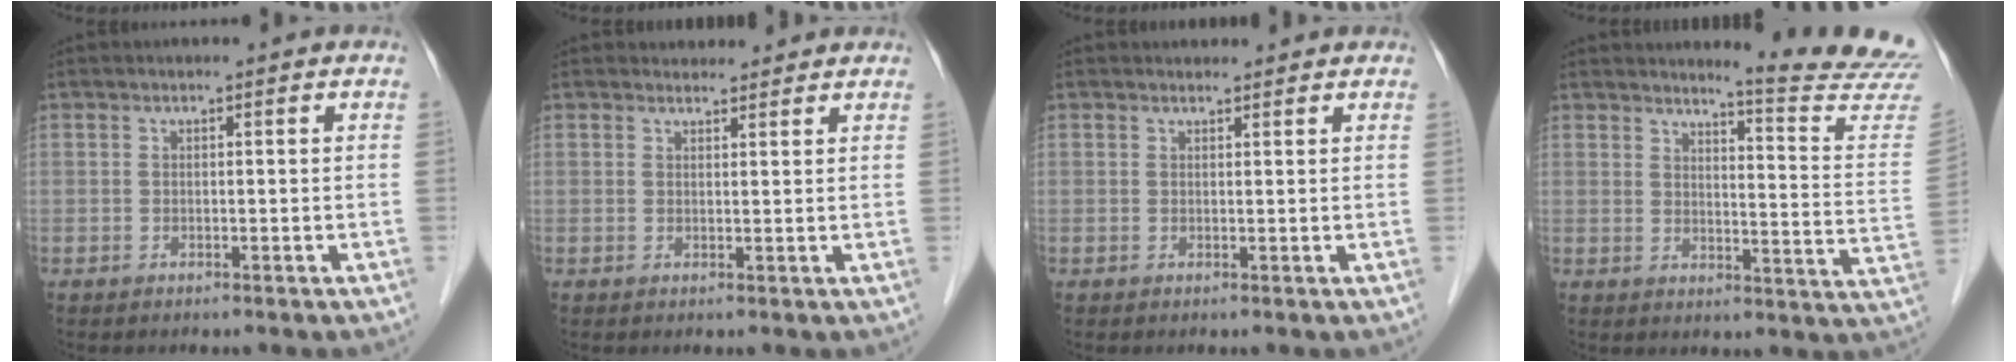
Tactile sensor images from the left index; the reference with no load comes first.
{"total": 3.2, "force": [2.9, 1.1, 0.2], "torque": [-0.003, 0.014, 0.037]}
{"total": 2.0, "force": [1.9, 0.6, 0.2], "torque": [-0.008, 0.014, 0.025]}
{"total": 14.2, "force": [13.8, -1.6, 3.0], "torque": [-0.034, -0.126, 0.147]}